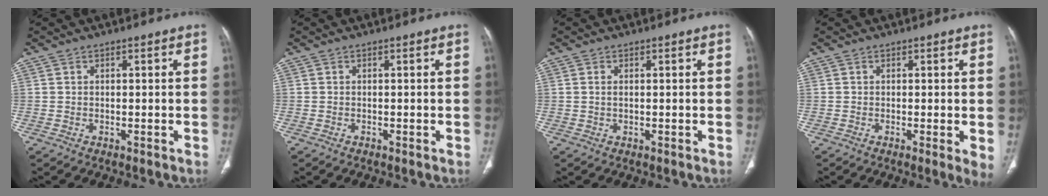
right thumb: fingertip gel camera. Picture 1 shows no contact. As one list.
[{"total": 0.0}, {"total": 0.9, "force": [0.2, 0.4, 0.8], "torque": [-0.019, 0.001, 0.004]}, {"total": 3.2, "force": [-0.2, 0.6, 3.1], "torque": [-0.049, -0.012, -0.008]}]